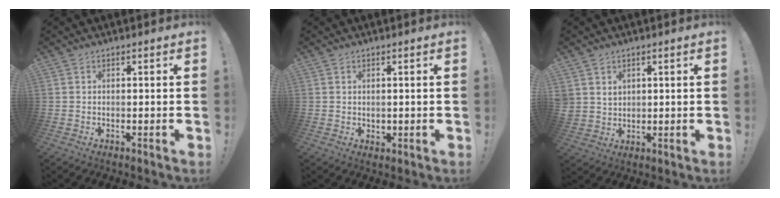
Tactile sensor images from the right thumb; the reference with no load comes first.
{"total": 1.5, "force": [0.9, 1.2, 0.2], "torque": [0.010, -0.007, 0.014]}
{"total": 3.9, "force": [2.4, 3.0, 0.6], "torque": [-0.013, -0.012, 0.047]}